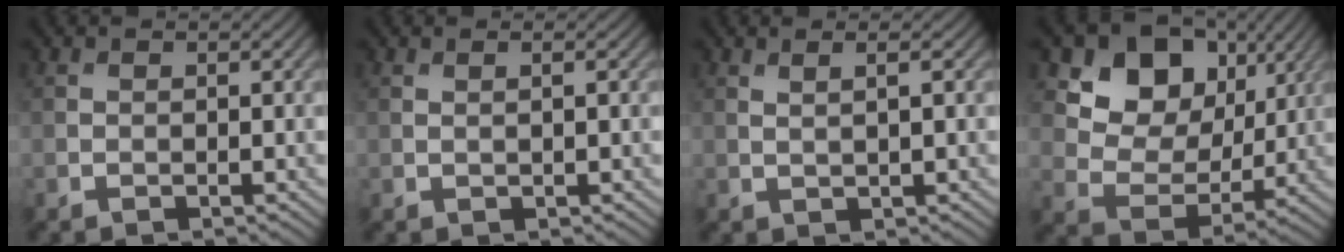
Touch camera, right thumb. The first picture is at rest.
{"total": 0.8, "force": [0.2, 0.0, 0.7], "torque": [-0.015, 0.003, 0.003]}
{"total": 1.8, "force": [0.8, 0.3, 1.6], "torque": [-0.021, 0.000, 0.007]}
{"total": 11.9, "force": [5.6, 8.5, 6.0], "torque": [-0.115, 0.002, 0.092]}